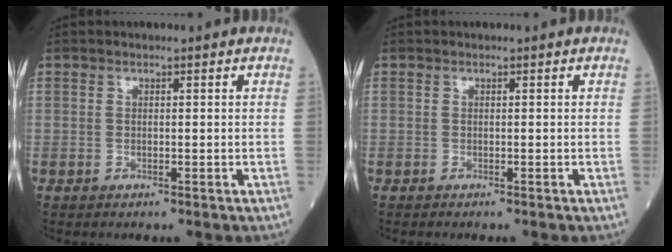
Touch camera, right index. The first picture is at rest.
{"total": 0.0}